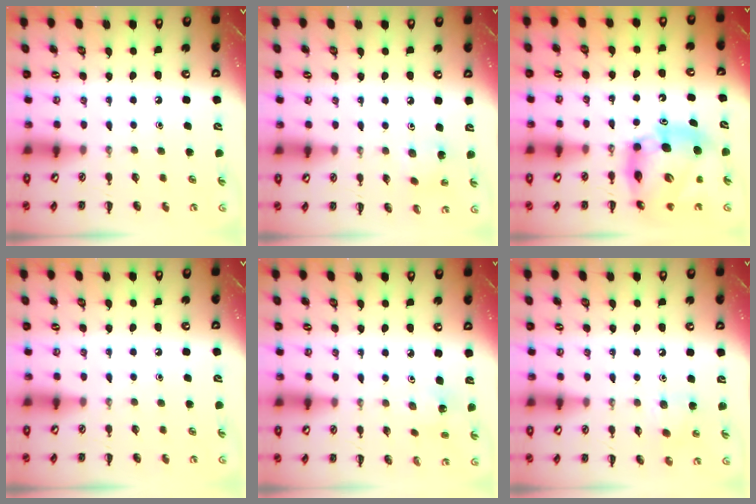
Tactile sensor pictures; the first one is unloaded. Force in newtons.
{"total": 2.3, "press": 2.1, "slide": 0.8}
{"total": 14.2, "press": 13.6, "slide": 4.2}
{"total": 0.0}
{"total": 1.5, "press": 1.4, "slide": 0.5}
{"total": 5.7, "press": 5.6, "slide": 1.0}